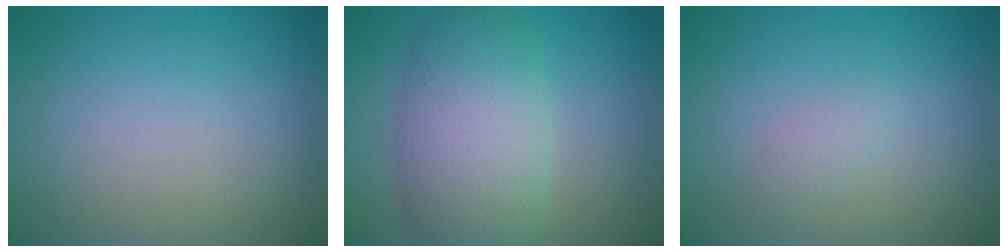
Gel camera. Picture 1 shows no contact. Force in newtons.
{"total": 7.0, "press": 7.0, "slide": 0.2}
{"total": 1.0, "press": 1.0, "slide": 0.1}